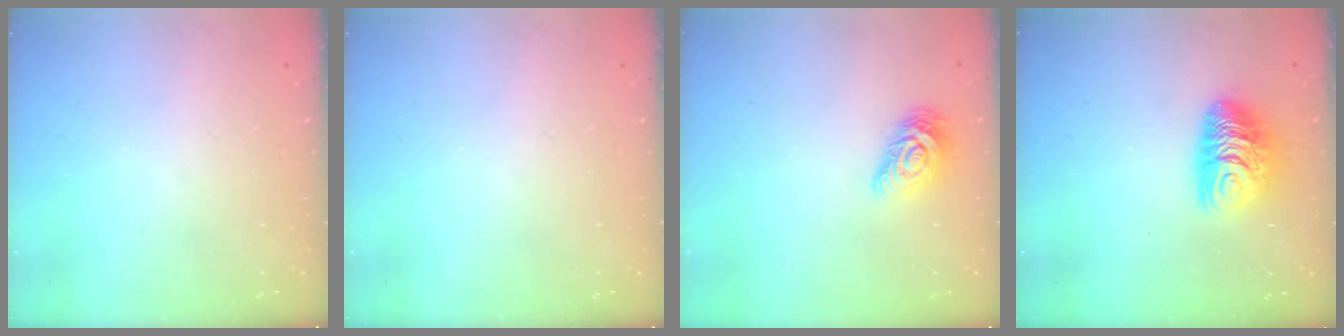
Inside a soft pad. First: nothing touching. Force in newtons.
{"total": 0.0}
{"total": 9.6, "press": 9.6, "slide": 0.4}
{"total": 10.7, "press": 10.6, "slide": 1.0}